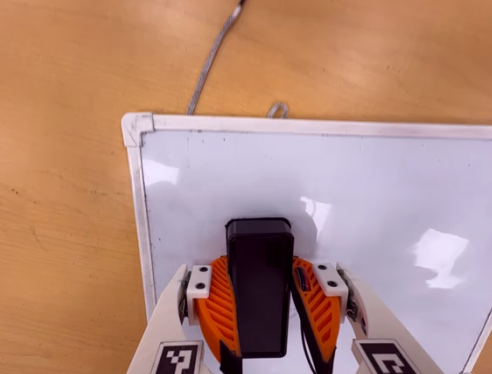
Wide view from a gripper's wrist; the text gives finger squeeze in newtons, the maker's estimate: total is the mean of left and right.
{"total": 12.3, "left": 11.8, "right": 12.8}